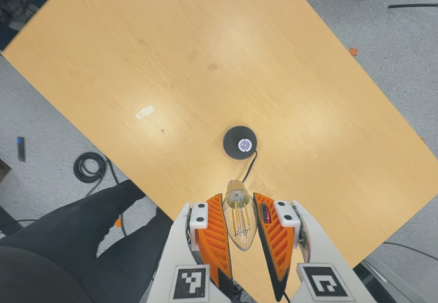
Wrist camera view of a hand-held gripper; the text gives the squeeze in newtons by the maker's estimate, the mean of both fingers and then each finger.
{"total": 10.7, "left": 10.1, "right": 11.2}